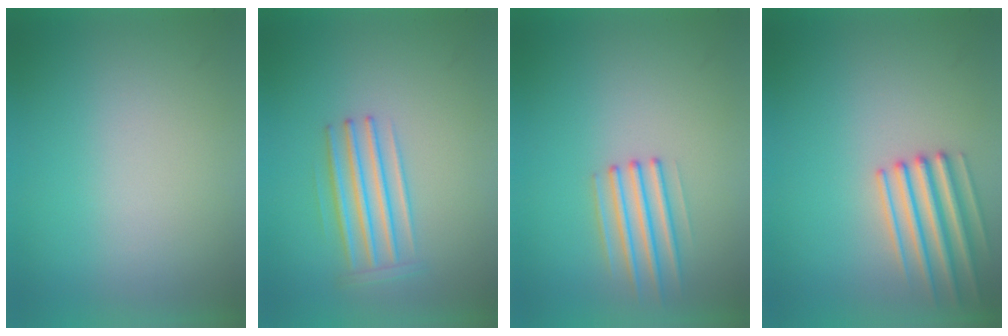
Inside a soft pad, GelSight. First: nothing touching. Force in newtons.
{"total": 2.8}
{"total": 2.1}
{"total": 3.2}